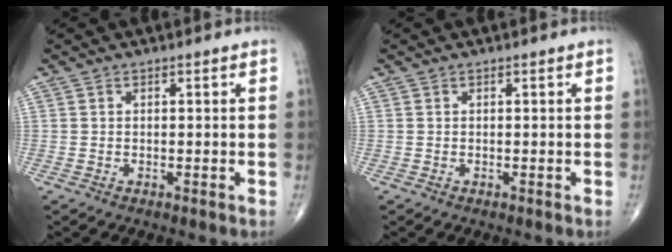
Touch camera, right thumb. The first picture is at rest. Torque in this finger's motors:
{"motor_torque": [0.00, 0.00, -0.11, -0.23, 0.00]}